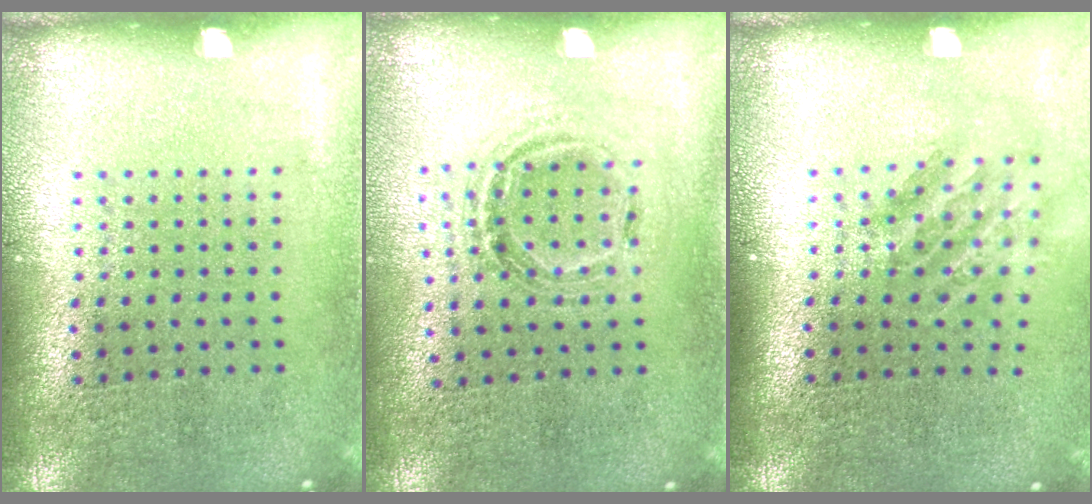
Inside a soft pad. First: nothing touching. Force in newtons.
{"total": 1.0, "press": 1.0, "slide": 0.2}
{"total": 1.6, "press": 1.1, "slide": 1.1}